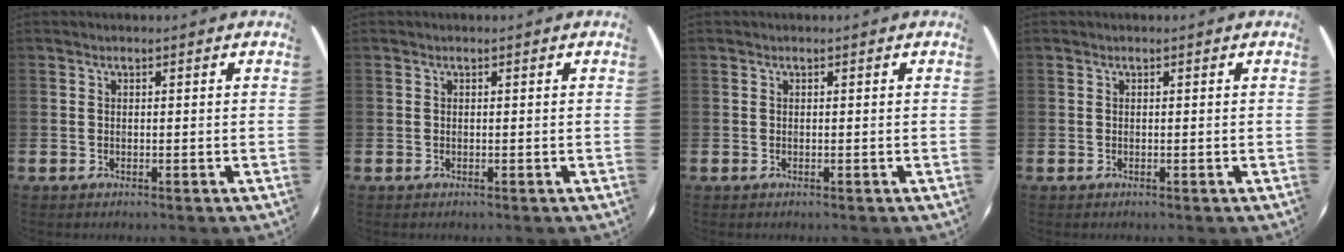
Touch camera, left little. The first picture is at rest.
{"total": 0.0}
{"total": 0.0}
{"total": 0.0}